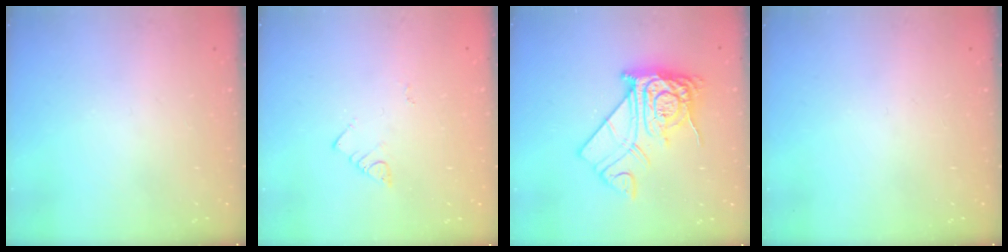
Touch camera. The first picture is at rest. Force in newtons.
{"total": 2.7, "press": 2.7, "slide": 0.6}
{"total": 15.7, "press": 15.6, "slide": 1.6}
{"total": 0.0}